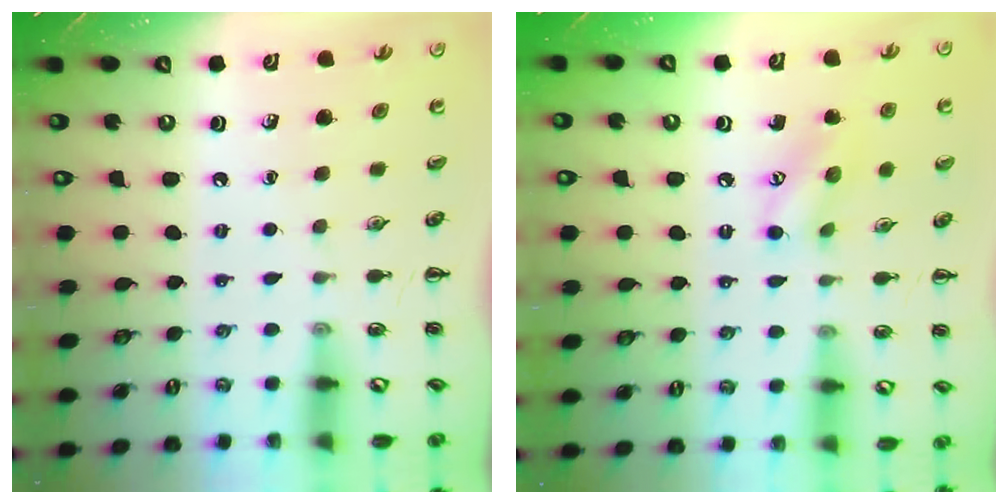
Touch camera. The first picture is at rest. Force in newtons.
{"total": 8.6, "press": 8.6, "slide": 0.4}